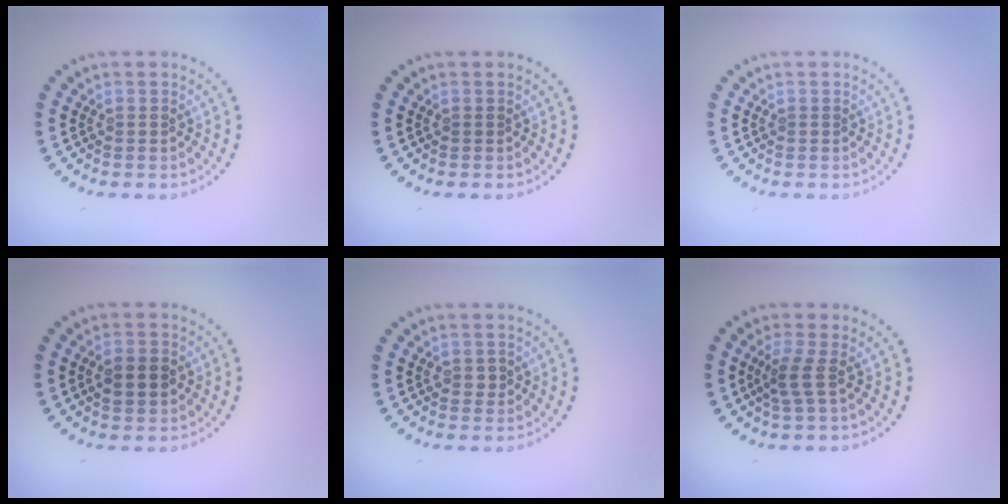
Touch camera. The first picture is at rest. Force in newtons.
{"total": 0.0}
{"total": 0.0}
{"total": 2.9, "press": 2.9, "slide": 0.2}
{"total": 0.7, "press": 0.7, "slide": 0.1}
{"total": 2.0, "press": 1.3, "slide": 1.4}